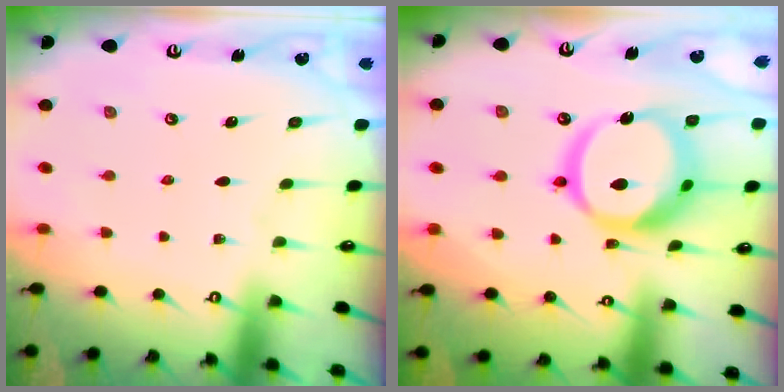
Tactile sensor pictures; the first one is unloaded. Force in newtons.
{"total": 19.3, "press": 19.2, "slide": 1.9}